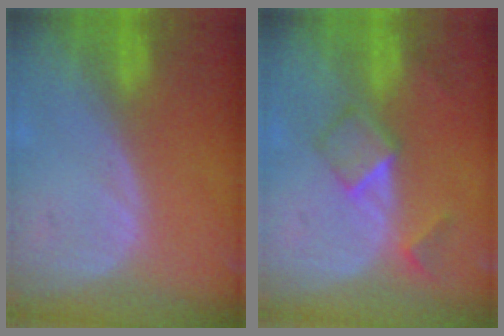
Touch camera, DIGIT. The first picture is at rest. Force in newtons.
{"total": 5.3, "press": 4.7, "slide": 2.5}